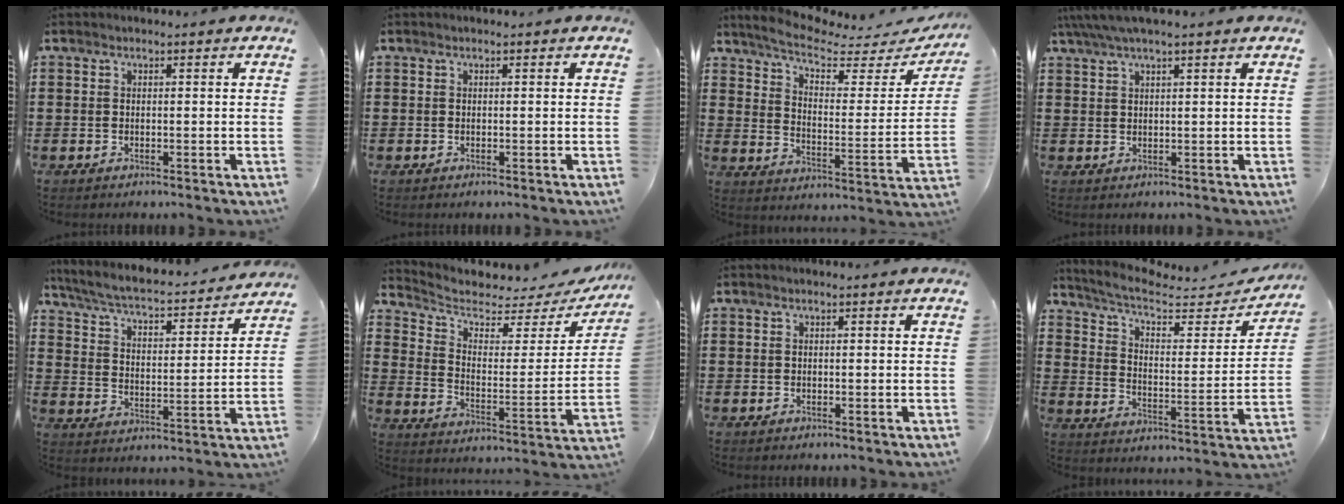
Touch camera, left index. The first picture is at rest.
{"total": 0.0}
{"total": 6.5, "force": [5.3, 1.2, 3.5], "torque": [-0.087, -0.032, 0.086]}
{"total": 3.0, "force": [2.1, 0.3, 2.0], "torque": [-0.044, 0.001, 0.040]}
{"total": 4.4, "force": [4.1, 0.4, 1.7], "torque": [-0.057, -0.034, 0.061]}
{"total": 4.6, "force": [3.6, 1.8, 2.2], "torque": [-0.067, -0.025, 0.057]}
{"total": 0.0}
{"total": 6.7, "force": [5.6, 1.4, 3.4], "torque": [-0.093, -0.036, 0.094]}